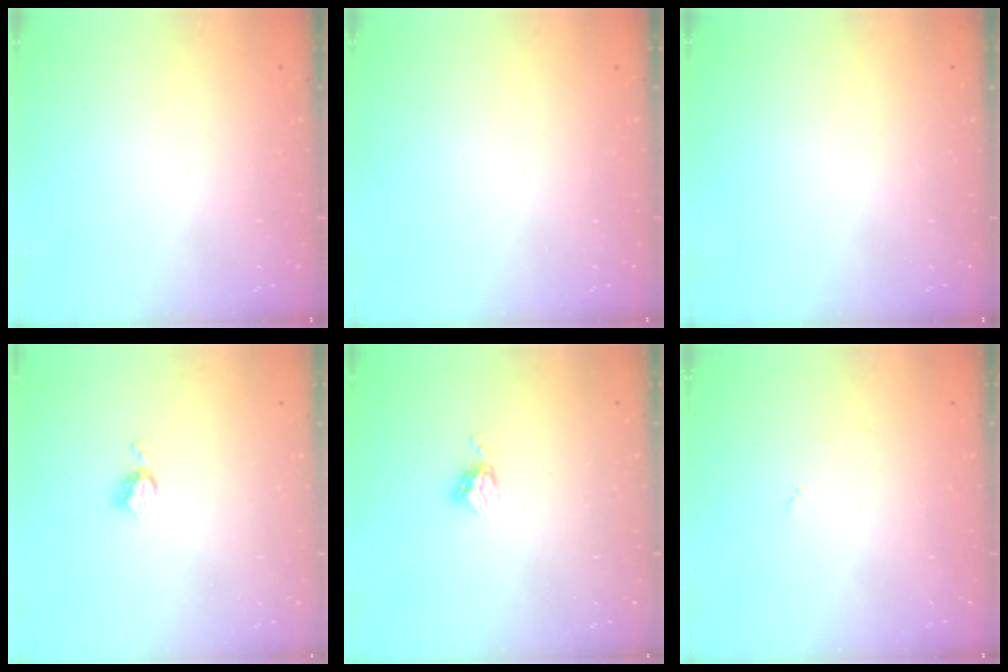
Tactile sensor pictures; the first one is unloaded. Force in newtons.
{"total": 0.0}
{"total": 0.0}
{"total": 5.0, "press": 4.9, "slide": 0.7}
{"total": 4.9, "press": 4.8, "slide": 0.2}
{"total": 3.7, "press": 3.7, "slide": 0.4}